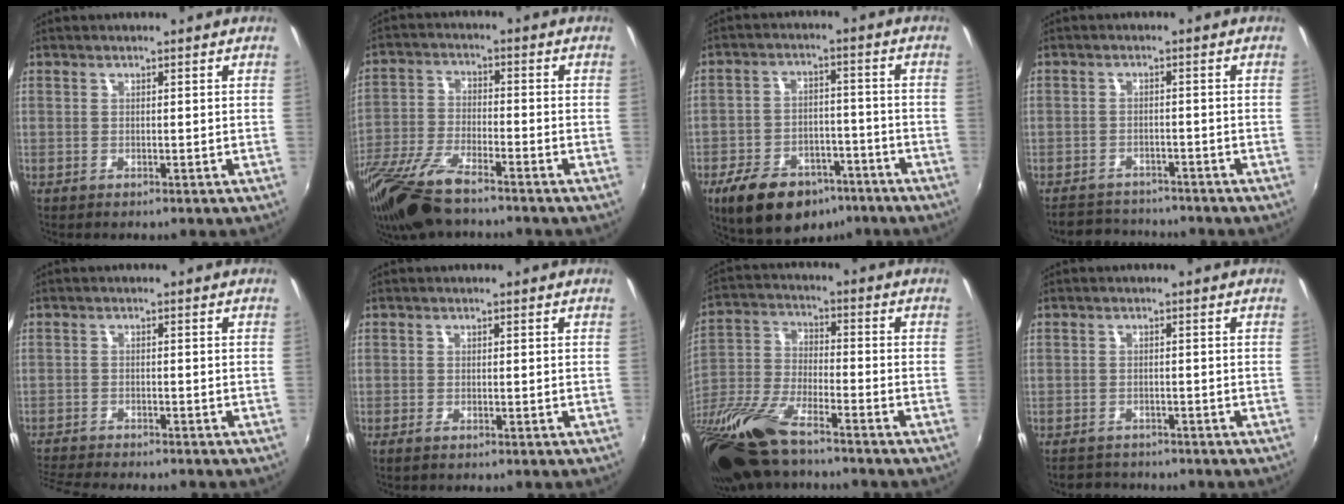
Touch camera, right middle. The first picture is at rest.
{"total": 14.5, "force": [-11.0, 3.5, 8.7], "torque": [-0.191, -0.038, -0.215]}
{"total": 15.1, "force": [-10.0, 8.5, 7.5], "torque": [-0.164, 0.002, -0.145]}
{"total": 6.9, "force": [-6.4, 2.2, 0.9], "torque": [-0.036, 0.010, -0.098]}
{"total": 7.7, "force": [-7.3, 0.5, 2.5], "torque": [-0.074, -0.023, -0.125]}
{"total": 0.8, "force": [-0.6, 0.1, 0.5], "torque": [-0.011, -0.003, -0.012]}
{"total": 20.2, "force": [-14.8, 5.8, 12.4], "torque": [-0.279, -0.048, -0.283]}
{"total": 3.6, "force": [-3.3, 1.5, 0.0], "torque": [-0.012, 0.005, -0.057]}